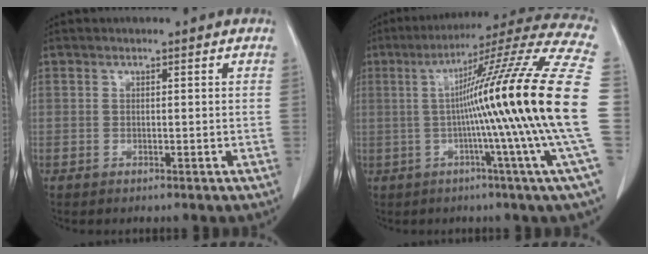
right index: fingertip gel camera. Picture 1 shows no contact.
{"total": 26.3, "force": [-0.8, -2.5, 26.1], "torque": [-0.304, 0.013, -0.039]}